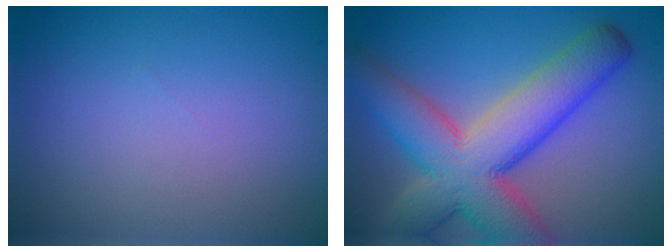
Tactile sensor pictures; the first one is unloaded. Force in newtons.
{"total": 10.9, "press": 10.9, "slide": 0.6}